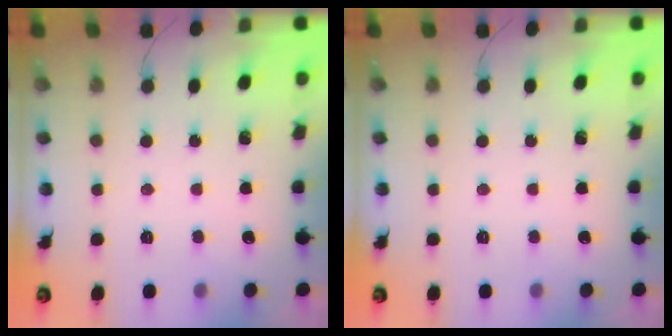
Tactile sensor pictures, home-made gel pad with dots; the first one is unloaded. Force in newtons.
{"total": 0.0}